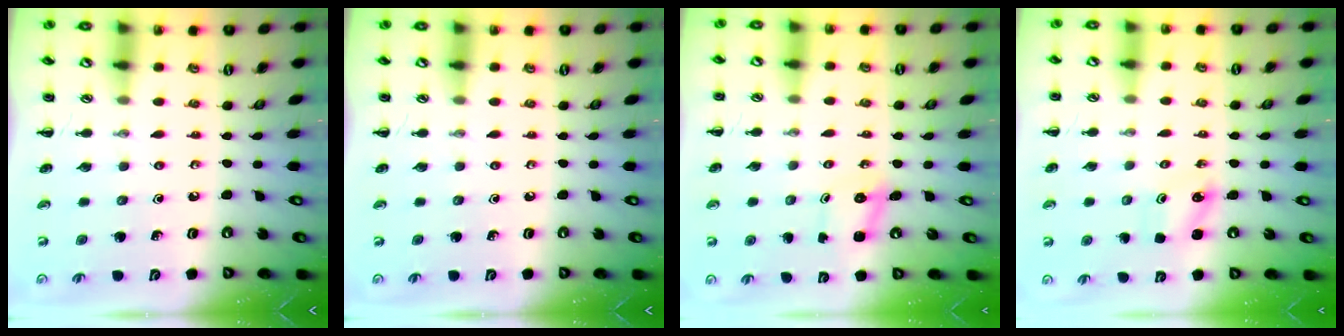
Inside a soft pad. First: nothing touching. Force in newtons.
{"total": 0.0}
{"total": 2.4, "press": 2.4, "slide": 0.6}
{"total": 2.9, "press": 2.9, "slide": 0.6}